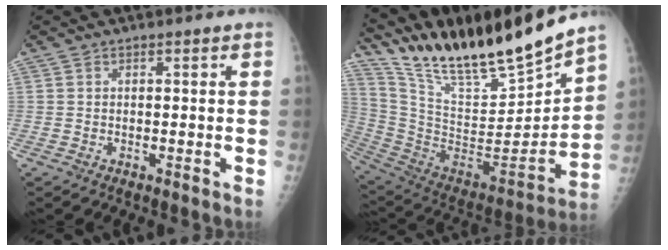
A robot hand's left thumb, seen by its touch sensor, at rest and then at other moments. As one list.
[{"total": 26.1, "force": [22.7, 3.2, 12.5], "torque": [-0.189, -0.122, 0.393]}]